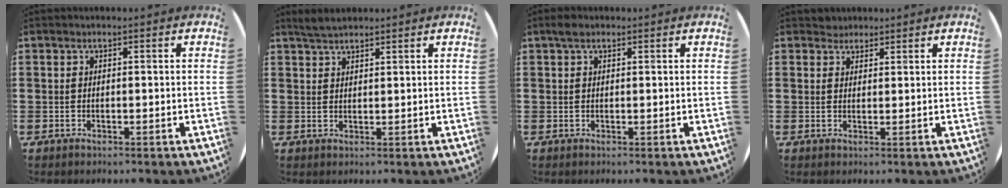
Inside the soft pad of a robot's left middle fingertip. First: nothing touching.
{"total": 2.5, "force": [2.3, 0.6, 0.8], "torque": [-0.020, 0.006, 0.044]}
{"total": 1.3, "force": [0.9, 0.7, 0.6], "torque": [-0.006, 0.003, 0.015]}
{"total": 1.8, "force": [1.6, 0.7, -0.2], "torque": [0.009, 0.001, 0.031]}